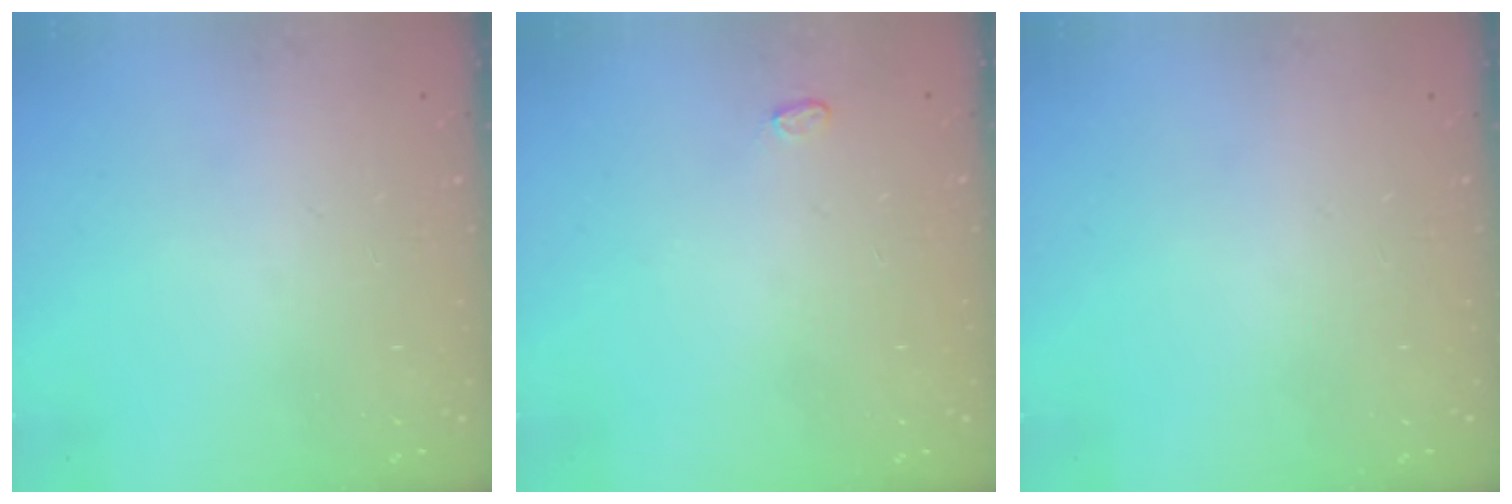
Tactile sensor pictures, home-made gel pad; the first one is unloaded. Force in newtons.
{"total": 2.8, "press": 2.8, "slide": 0.4}
{"total": 0.0}